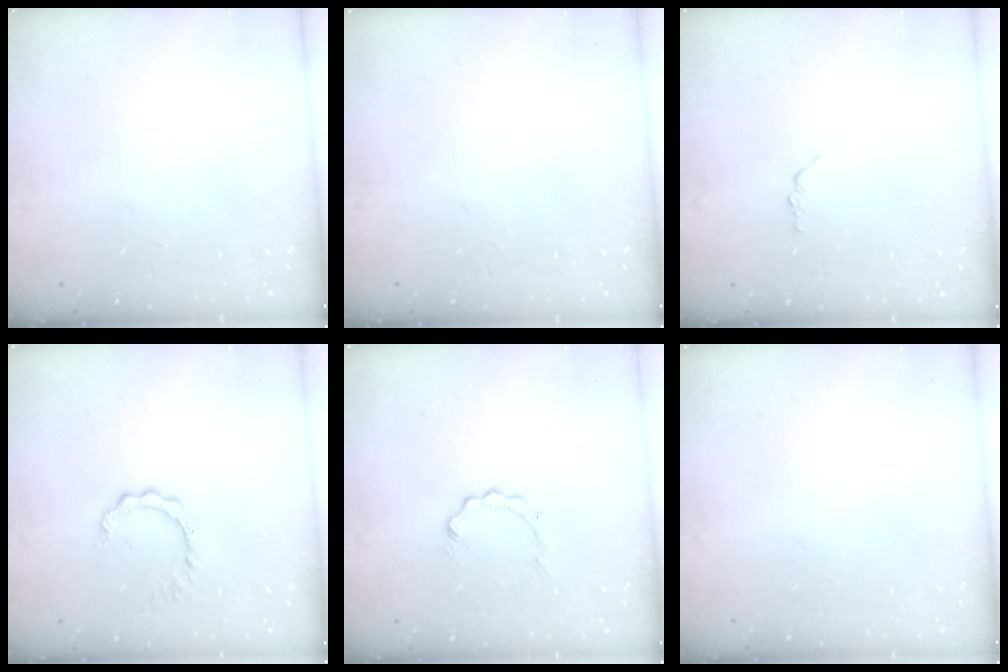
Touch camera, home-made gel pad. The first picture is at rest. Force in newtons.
{"total": 0.0}
{"total": 0.8, "press": 0.8, "slide": 0.1}
{"total": 4.1, "press": 4.1, "slide": 0.3}
{"total": 2.6, "press": 2.6, "slide": 0.3}
{"total": 1.6, "press": 1.6, "slide": 0.1}